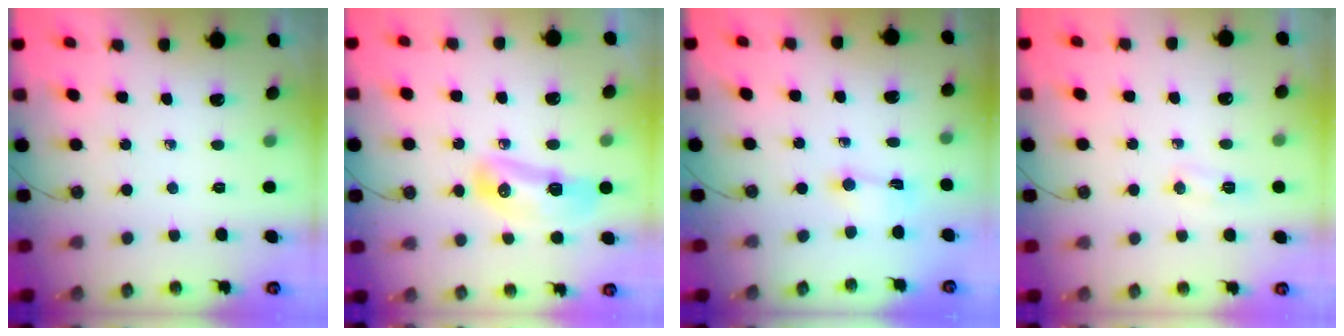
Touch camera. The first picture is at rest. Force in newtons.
{"total": 9.3, "press": 9.2, "slide": 1.8}
{"total": 1.0, "press": 0.9, "slide": 0.5}
{"total": 10.7, "press": 5.4, "slide": 9.2}